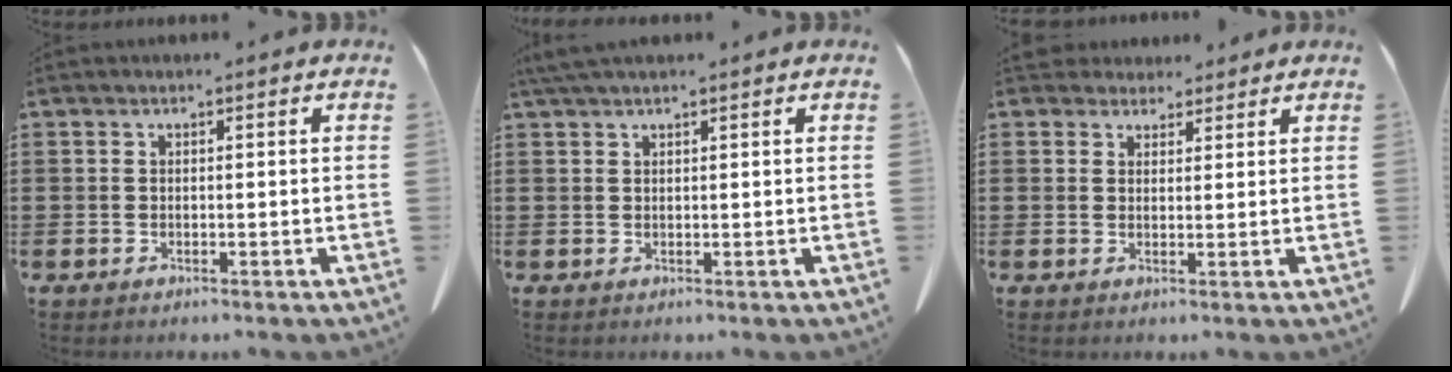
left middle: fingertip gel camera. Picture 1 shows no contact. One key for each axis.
{"total": 2.2, "fx": 1.7, "fy": 0.3, "fz": 1.3, "tx": -0.030, "ty": 0.000, "tz": 0.032}
{"total": 2.9, "fx": 2.6, "fy": 1.2, "fz": 0.2, "tx": -0.004, "ty": -0.003, "tz": 0.049}